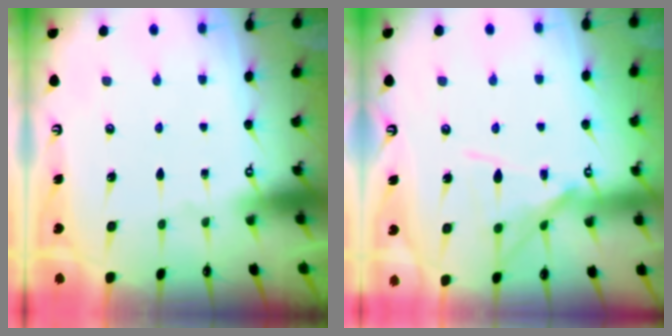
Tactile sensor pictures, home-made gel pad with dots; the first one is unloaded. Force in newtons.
{"total": 11.8, "press": 11.7, "slide": 0.8}